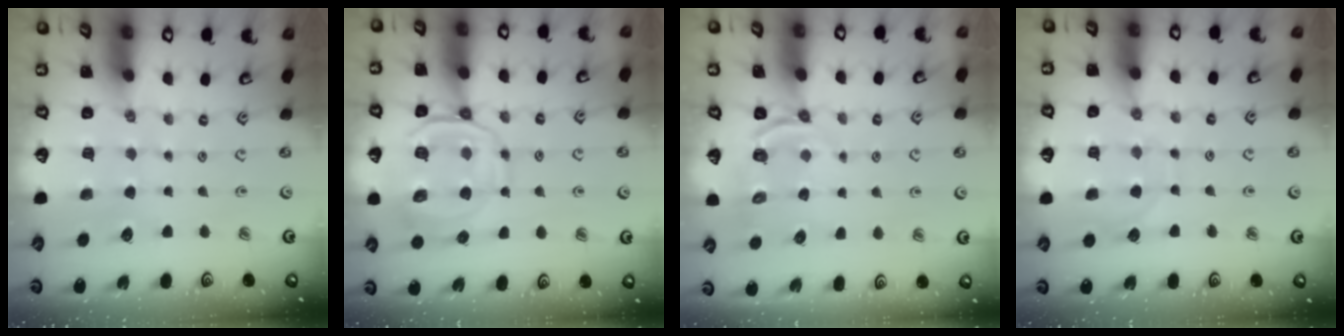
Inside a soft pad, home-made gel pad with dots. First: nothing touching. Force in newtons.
{"total": 12.0, "press": 11.9, "slide": 1.2}
{"total": 4.3, "press": 3.3, "slide": 2.7}
{"total": 6.2, "press": 6.1, "slide": 0.5}